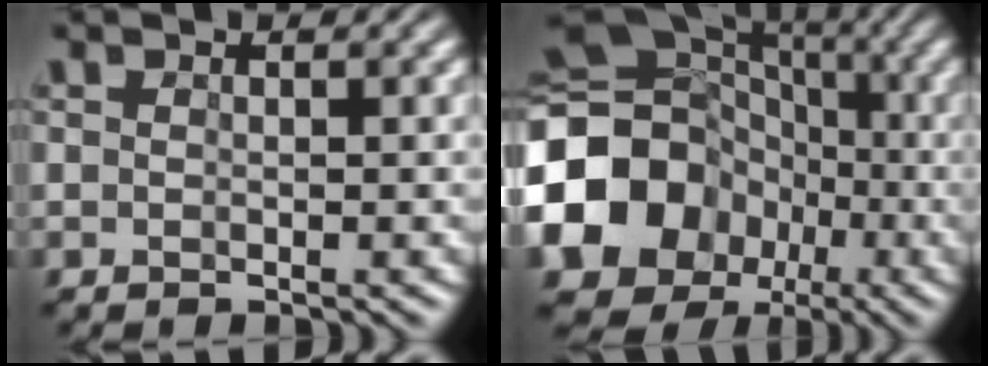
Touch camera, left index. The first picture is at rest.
{"total": 15.6, "force": [-3.6, 13.6, 6.6], "torque": [-0.170, -0.002, -0.091]}